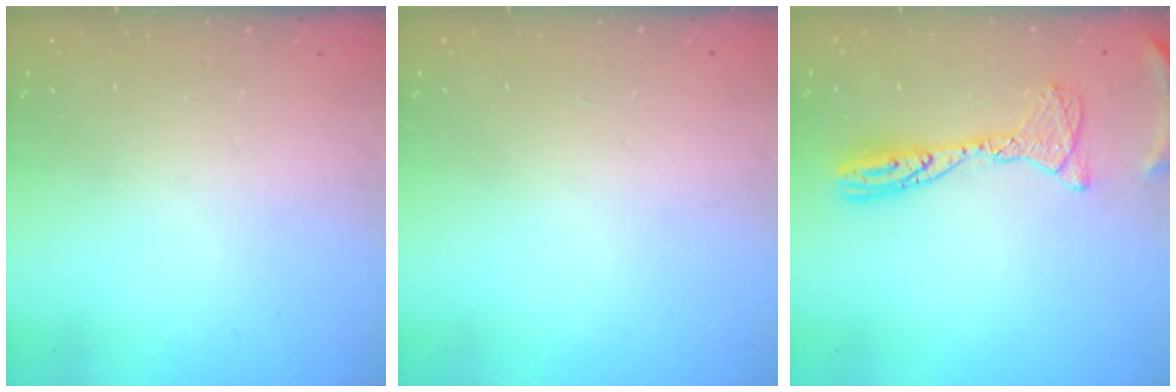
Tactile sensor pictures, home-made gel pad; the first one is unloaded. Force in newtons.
{"total": 0.0}
{"total": 13.7, "press": 13.7, "slide": 1.3}